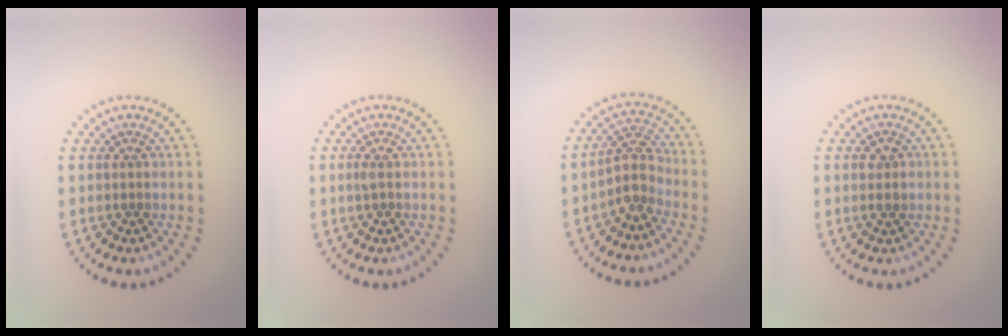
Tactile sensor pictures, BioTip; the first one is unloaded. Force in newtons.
{"total": 0.5, "press": 0.5, "slide": 0.3}
{"total": 2.9, "press": 2.4, "slide": 1.7}
{"total": 1.4, "press": 1.4, "slide": 0.2}